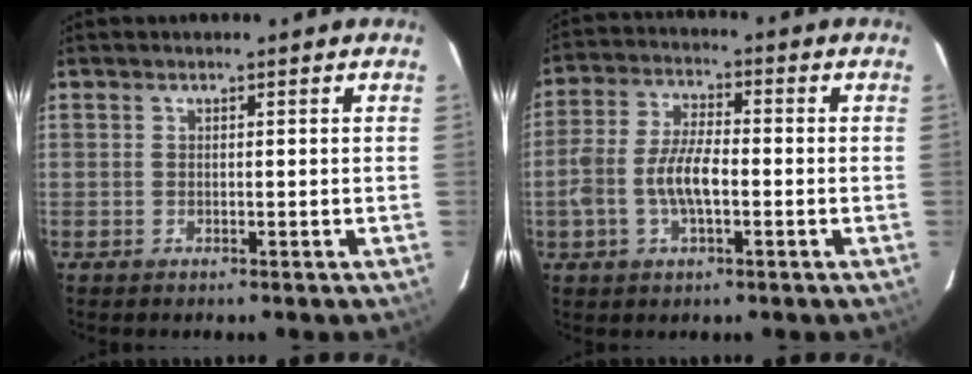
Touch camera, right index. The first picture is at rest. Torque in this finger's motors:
{"motor_torque": [0.38, -0.11, 0.45, 0.10]}